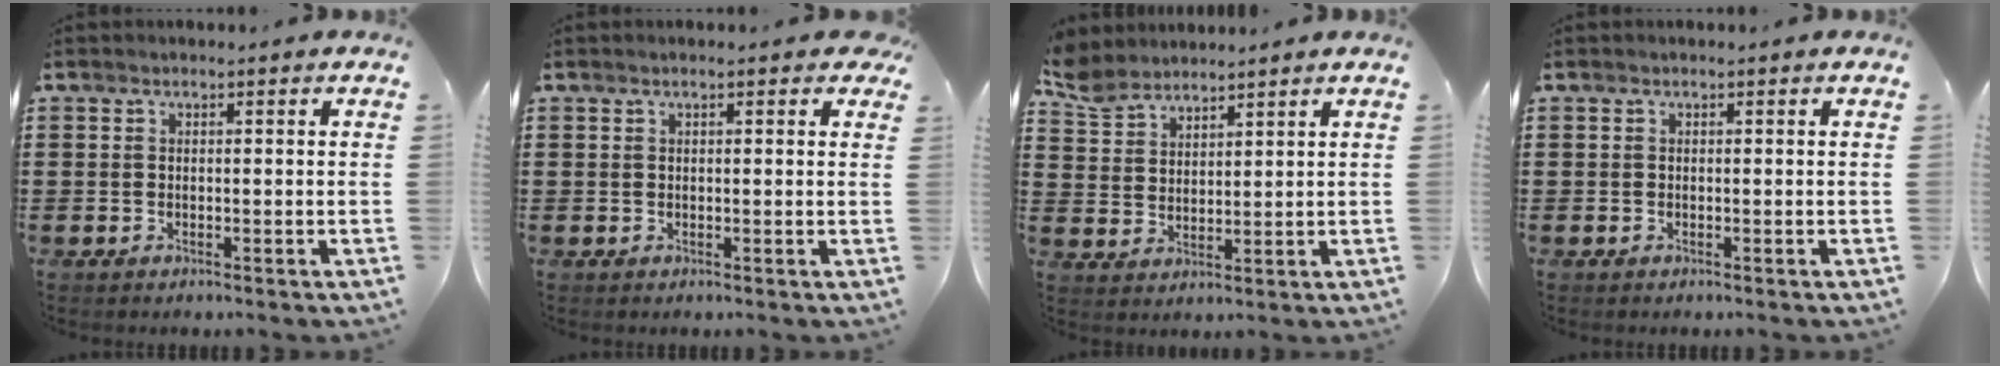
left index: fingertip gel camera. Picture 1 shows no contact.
{"total": 1.1, "force": [0.6, 0.1, 0.9], "torque": [-0.019, 0.002, 0.010]}
{"total": 5.0, "force": [4.6, 1.8, 0.8], "torque": [-0.036, -0.011, 0.087]}
{"total": 0.0}